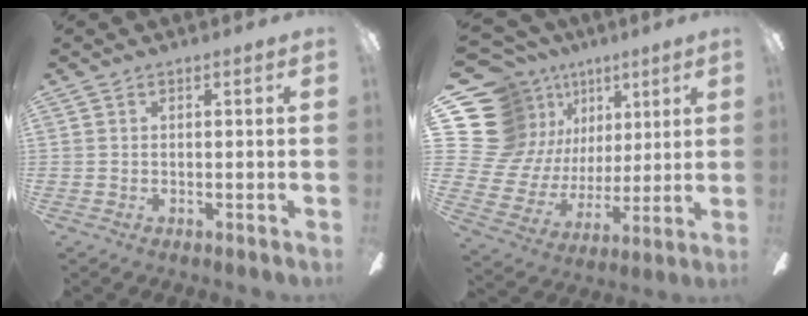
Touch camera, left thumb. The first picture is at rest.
{"total": 20.5, "force": [9.0, 16.9, 7.4], "torque": [-0.165, -0.069, 0.197]}